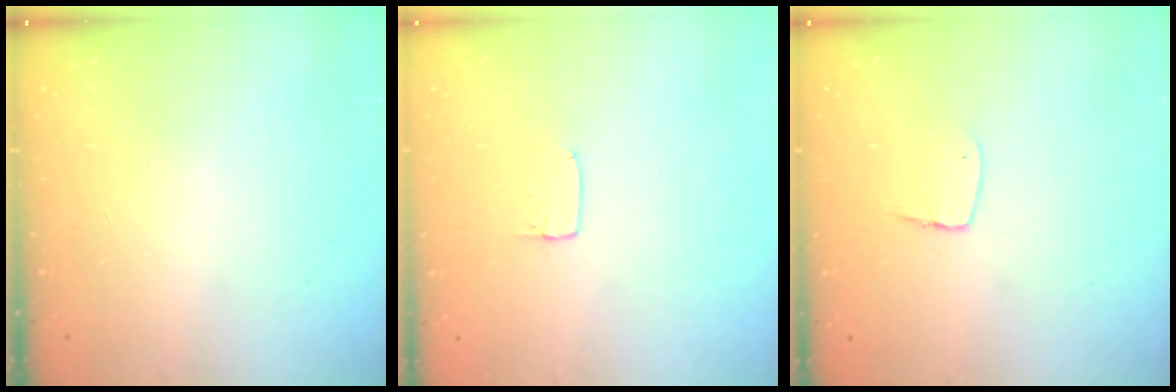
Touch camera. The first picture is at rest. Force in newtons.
{"total": 3.7, "press": 3.6, "slide": 0.2}
{"total": 4.6, "press": 4.6, "slide": 0.4}